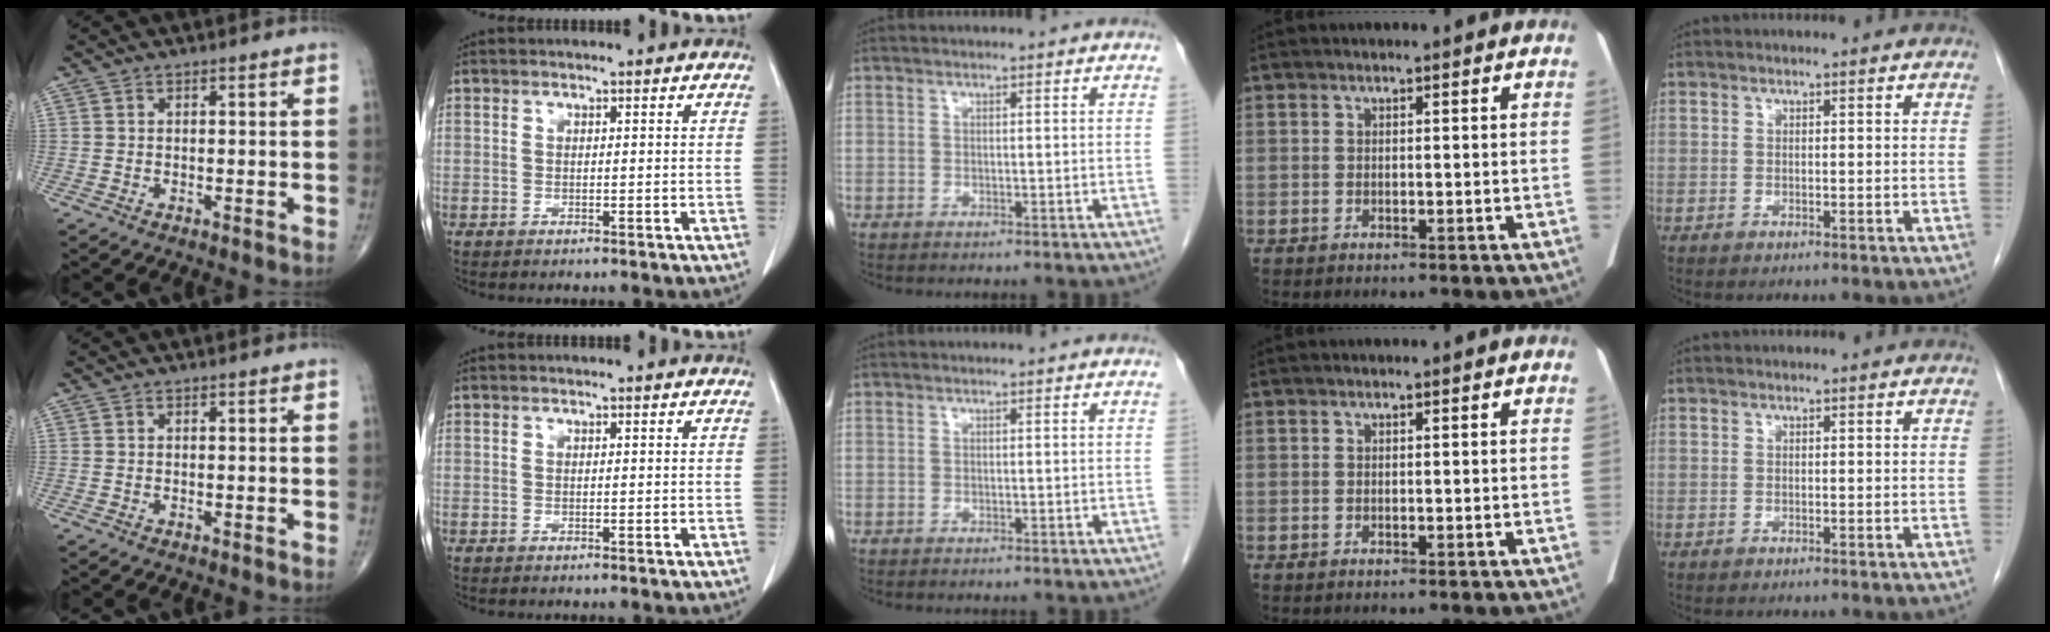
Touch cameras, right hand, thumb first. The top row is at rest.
{}